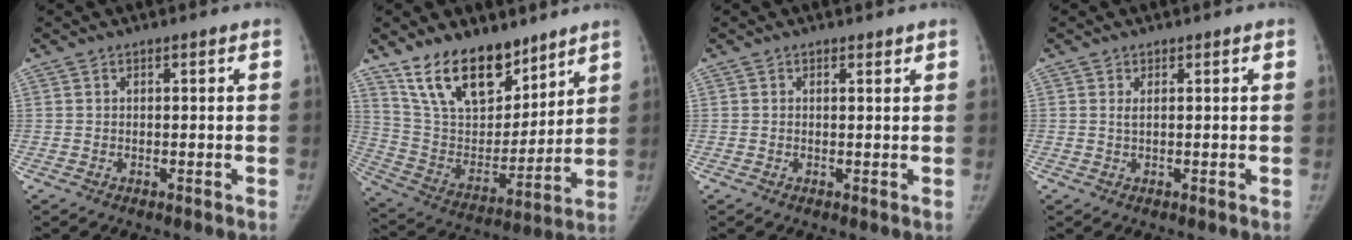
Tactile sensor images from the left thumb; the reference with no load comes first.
{"total": 19.1, "force": [13.5, 9.6, 9.6], "torque": [-0.119, -0.072, 0.250]}
{"total": 0.9, "force": [0.6, 0.2, 0.6], "torque": [-0.009, -0.002, 0.010]}
{"total": 0.7, "force": [0.3, 0.3, 0.6], "torque": [-0.012, -0.001, 0.006]}